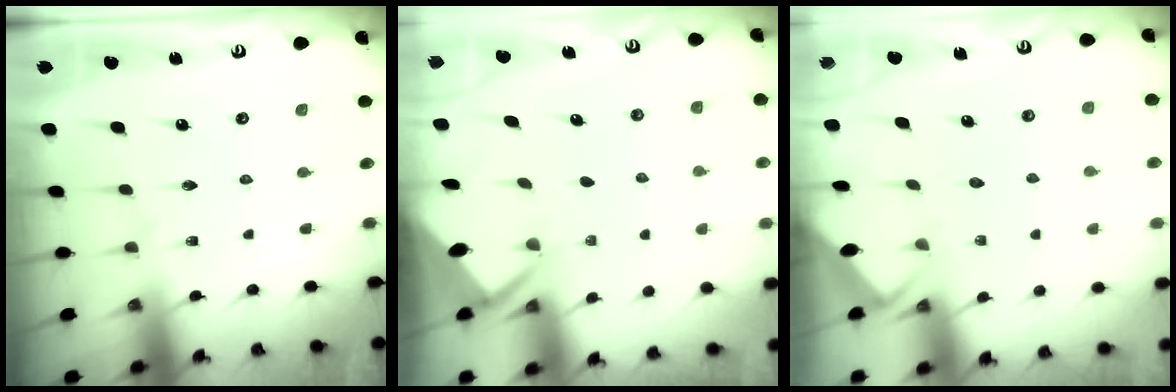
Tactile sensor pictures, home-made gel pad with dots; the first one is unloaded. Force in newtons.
{"total": 2.4, "press": 2.4, "slide": 0.1}
{"total": 3.1, "press": 3.1, "slide": 0.3}